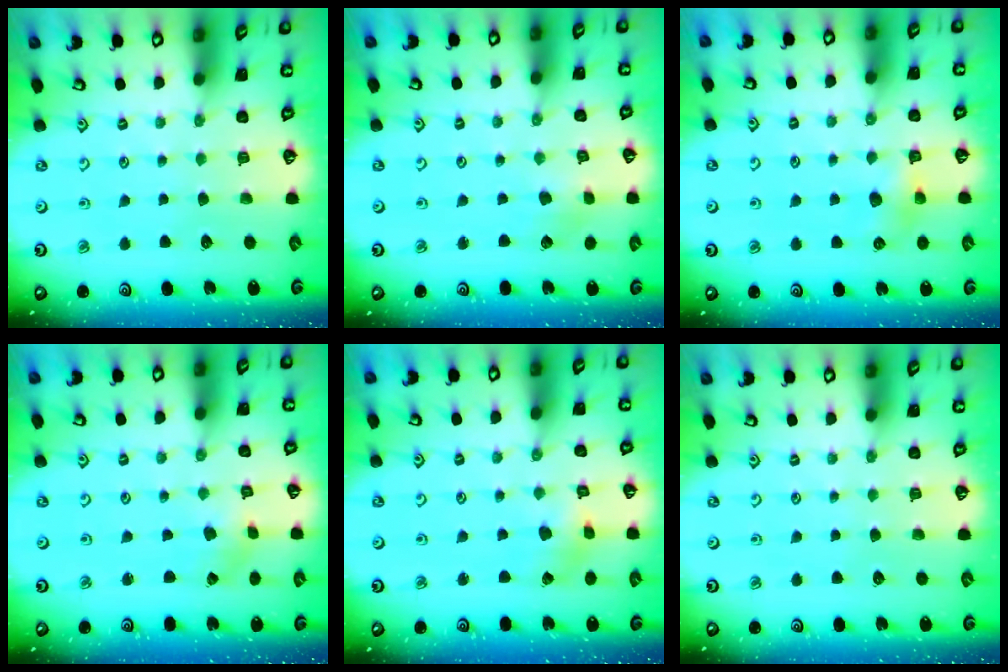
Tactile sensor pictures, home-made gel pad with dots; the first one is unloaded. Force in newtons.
{"total": 2.3, "press": 2.3, "slide": 0.3}
{"total": 5.5, "press": 5.5, "slide": 0.5}
{"total": 1.0, "press": 1.0, "slide": 0.2}
{"total": 2.5, "press": 2.5, "slide": 0.4}
{"total": 0.0}